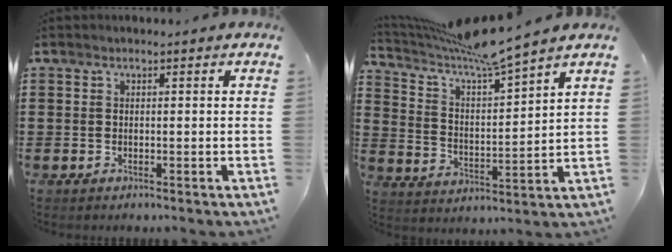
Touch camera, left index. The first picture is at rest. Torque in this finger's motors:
{"motor_torque": [1.19, -0.95, 0.02, 0.05]}